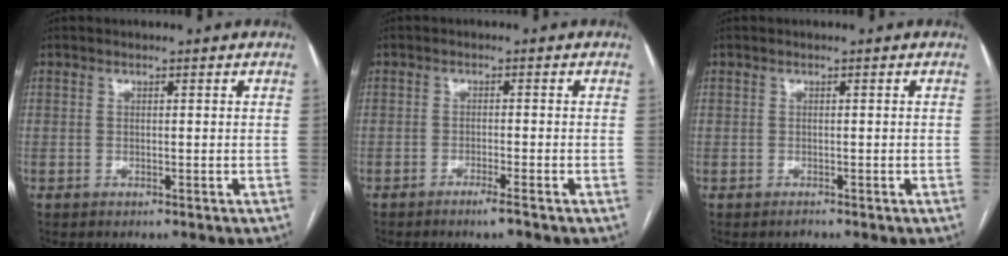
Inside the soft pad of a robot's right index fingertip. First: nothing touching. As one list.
[{"total": 2.2, "force": [-1.7, -0.3, 1.4], "torque": [-0.026, -0.002, -0.030]}, {"total": 0.6, "force": [-0.5, 0.3, -0.1], "torque": [0.003, 0.002, -0.010]}]